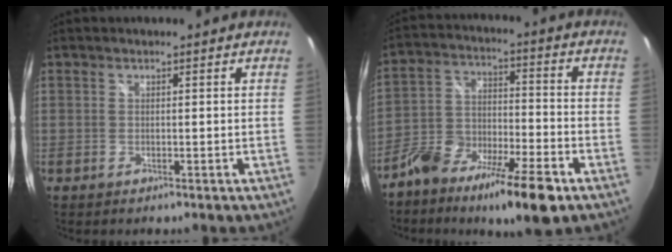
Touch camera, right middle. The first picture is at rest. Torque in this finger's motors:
{"motor_torque": [0.57, -0.89, 0.27, 0.10]}